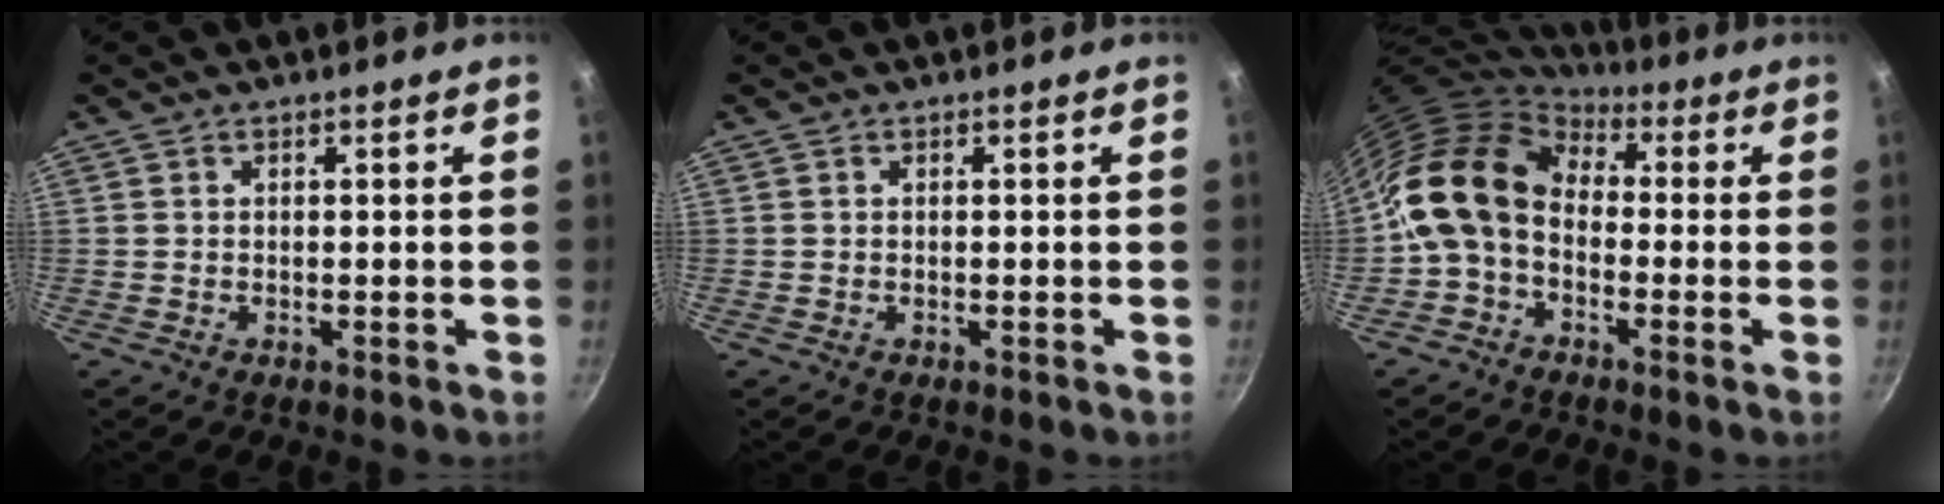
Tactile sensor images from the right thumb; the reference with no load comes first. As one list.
[{"total": 0.0}, {"total": 13.3, "force": [-0.3, 9.6, 9.1], "torque": [-0.148, 0.031, -0.025]}]